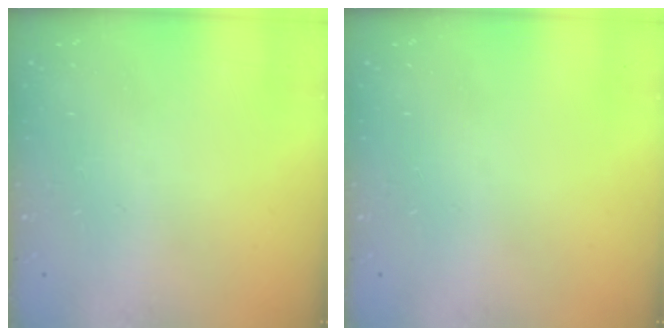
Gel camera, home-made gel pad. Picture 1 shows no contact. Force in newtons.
{"total": 0.0}